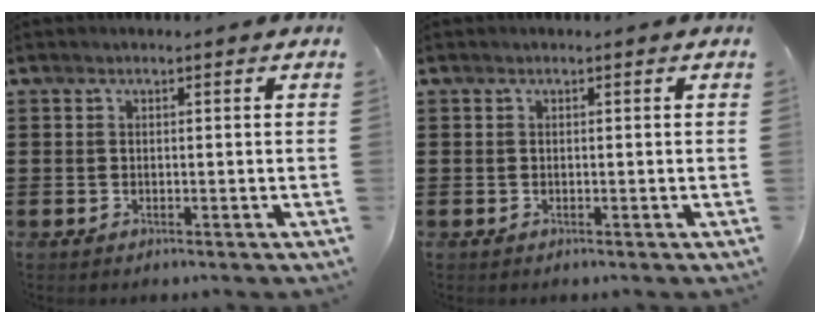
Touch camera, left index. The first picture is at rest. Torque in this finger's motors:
{"motor_torque": [0.00, 0.00, 0.00, 0.01]}